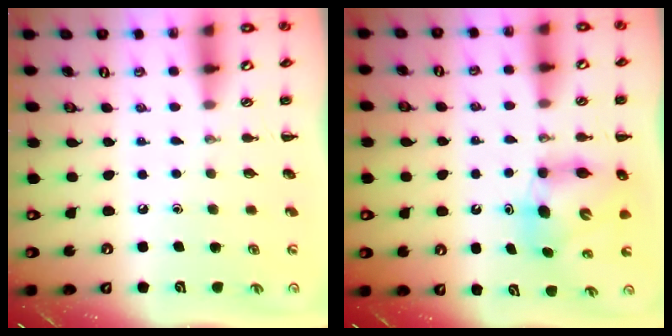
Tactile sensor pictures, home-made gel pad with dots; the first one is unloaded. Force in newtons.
{"total": 8.4, "press": 8.2, "slide": 1.7}